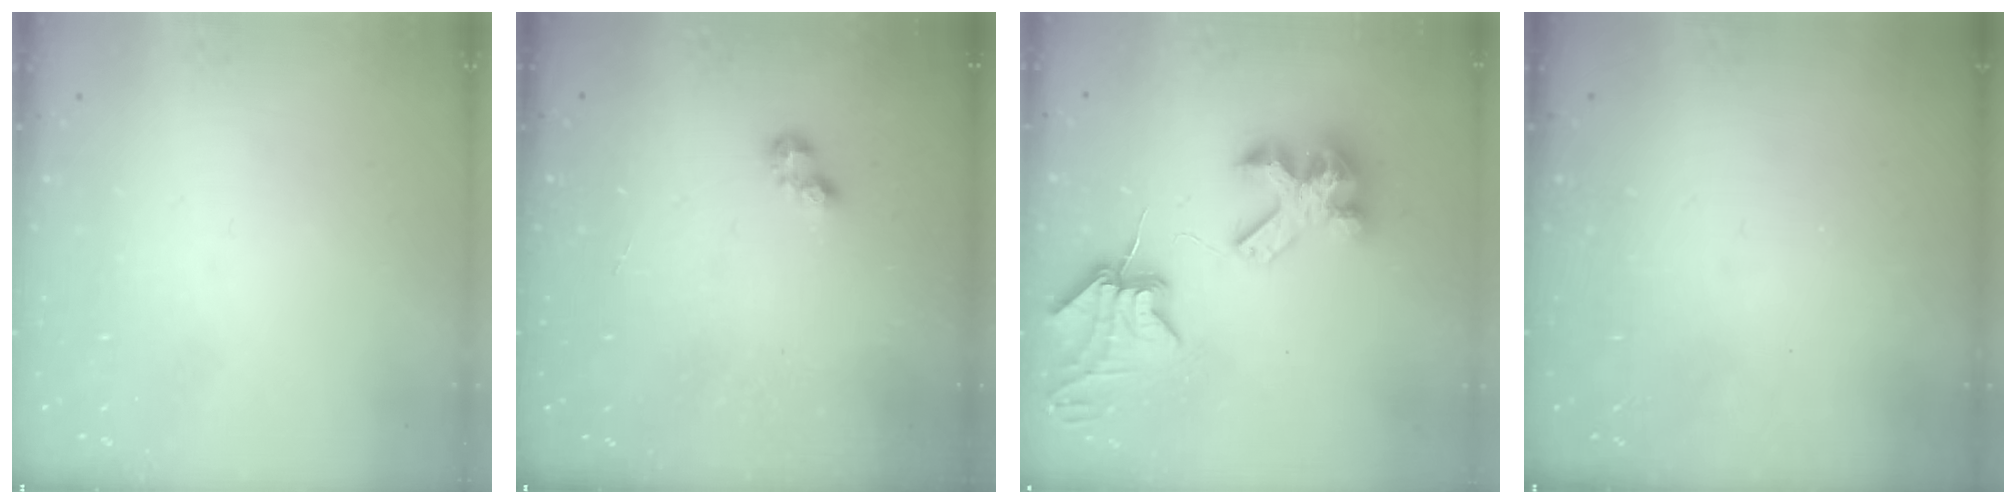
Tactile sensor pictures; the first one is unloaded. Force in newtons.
{"total": 3.4, "press": 3.3, "slide": 0.5}
{"total": 8.8, "press": 8.8, "slide": 1.1}
{"total": 0.0}